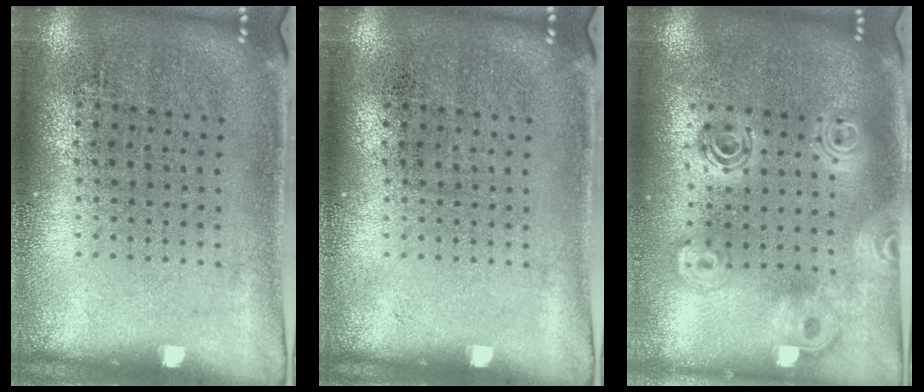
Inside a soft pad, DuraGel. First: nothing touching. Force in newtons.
{"total": 0.0}
{"total": 2.0, "press": 1.7, "slide": 1.1}